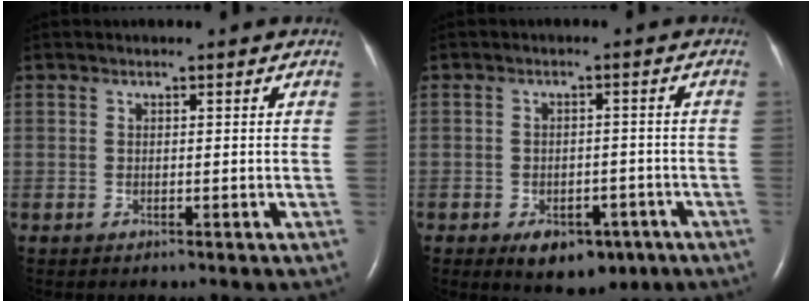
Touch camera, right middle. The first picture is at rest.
{"total": 6.7, "force": [-3.8, 3.9, 3.9], "torque": [-0.053, 0.002, -0.047]}